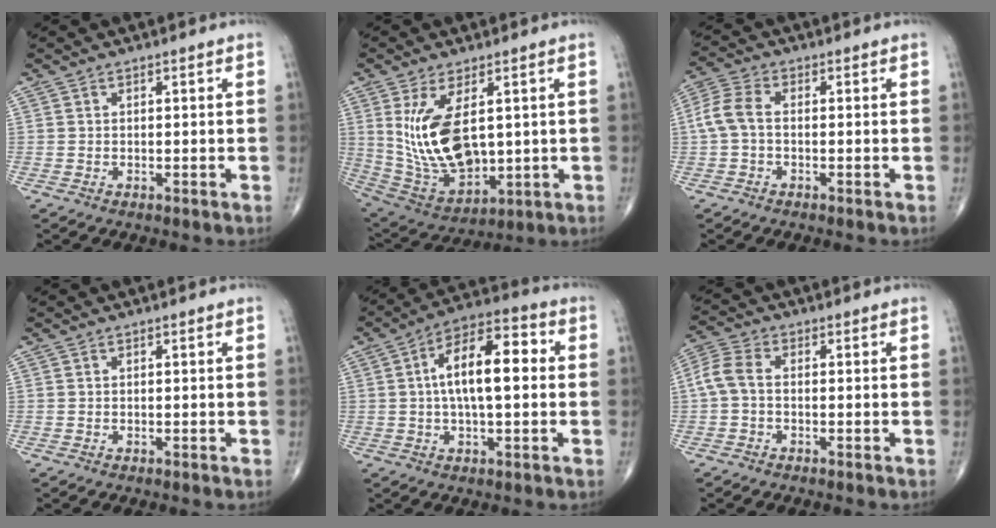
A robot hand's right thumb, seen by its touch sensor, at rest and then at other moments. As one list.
[{"total": 15.4, "force": [2.8, 7.9, 13.0], "torque": [-0.235, -0.020, 0.081]}, {"total": 5.4, "force": [-0.4, 3.2, 4.3], "torque": [-0.104, 0.016, -0.016]}, {"total": 0.0}, {"total": 13.8, "force": [1.3, 5.9, 12.4], "torque": [-0.199, 0.030, 0.012]}, {"total": 4.9, "force": [-0.4, 3.0, 3.9], "torque": [-0.093, 0.015, -0.019]}]